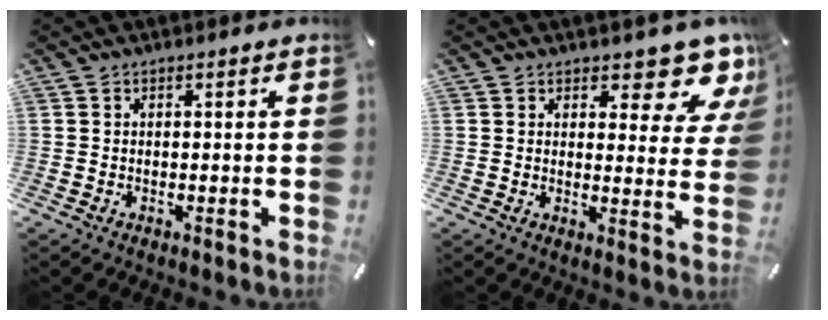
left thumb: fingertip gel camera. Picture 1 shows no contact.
{"total": 9.3, "force": [7.6, 3.6, 4.0], "torque": [-0.026, -0.074, 0.126]}